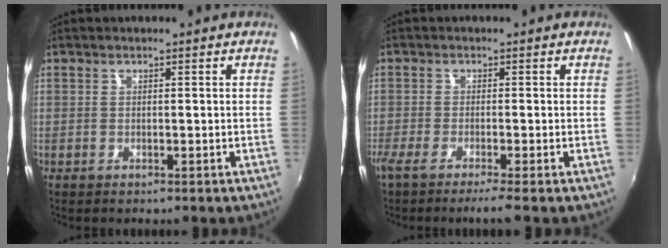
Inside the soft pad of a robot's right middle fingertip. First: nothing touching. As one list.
[{"total": 4.1, "force": [-3.1, -0.9, 2.5], "torque": [-0.051, -0.021, -0.061]}]